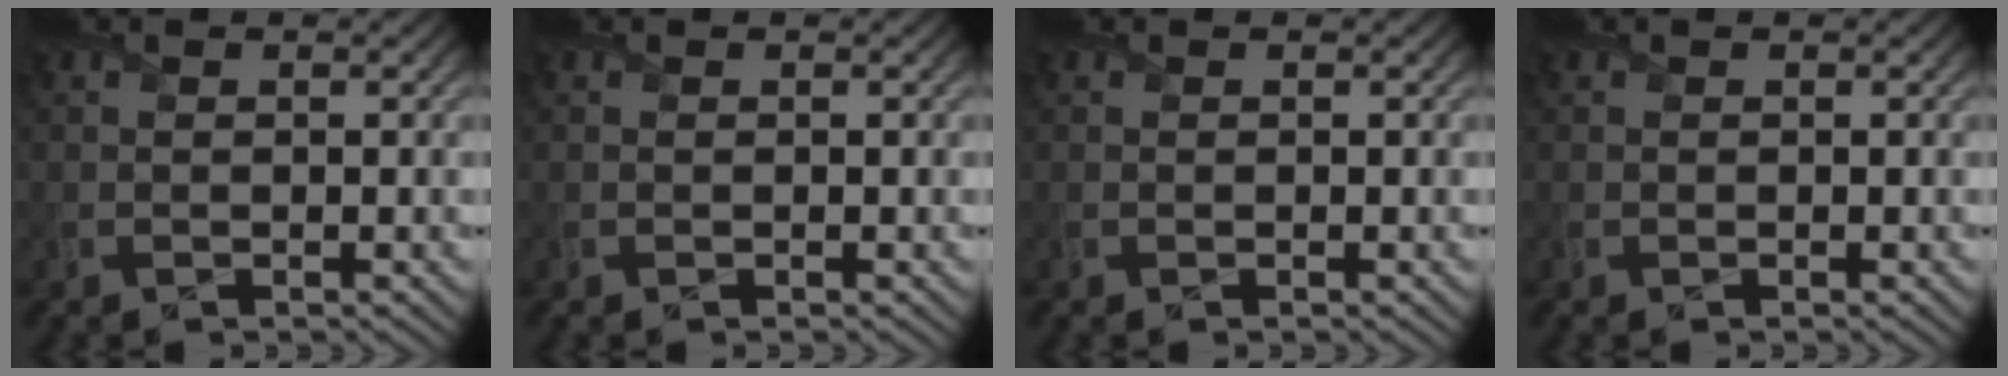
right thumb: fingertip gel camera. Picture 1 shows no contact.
{"total": 0.0}
{"total": 0.0}
{"total": 0.0}